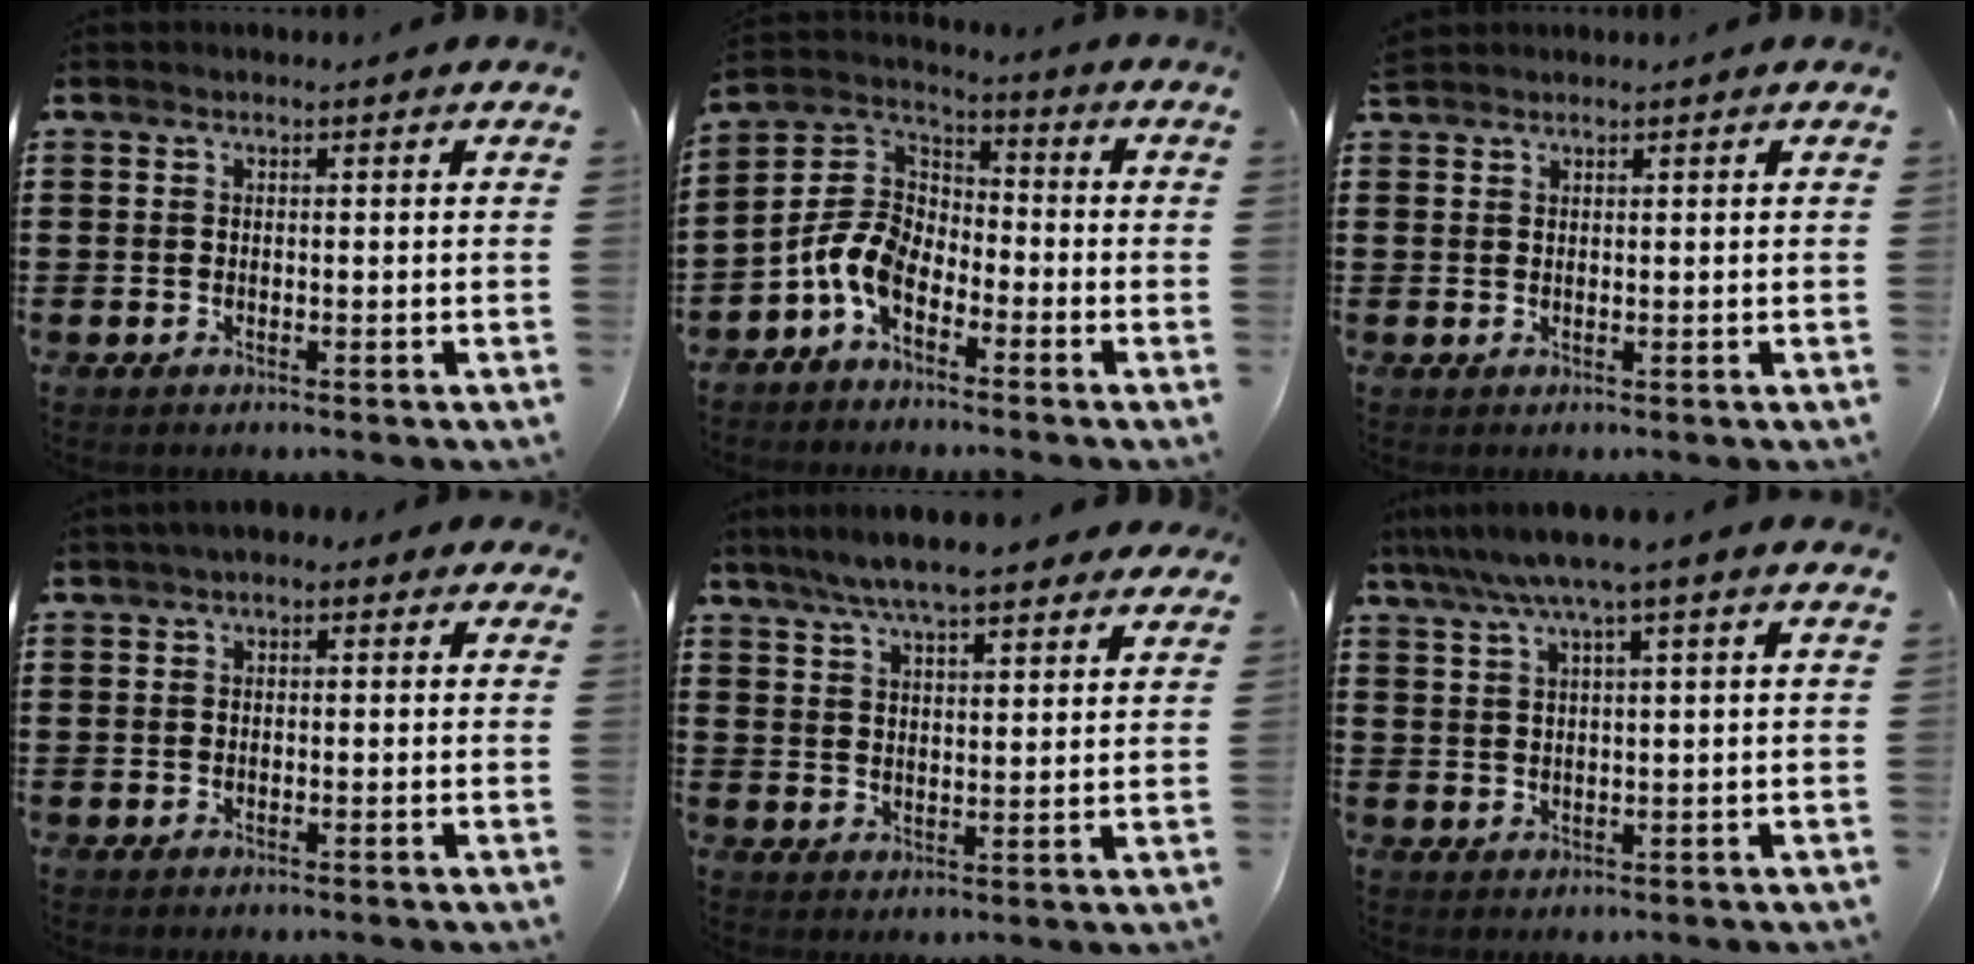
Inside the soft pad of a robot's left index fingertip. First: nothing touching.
{"total": 8.2, "force": [-4.6, 5.0, 4.6], "torque": [-0.140, 0.002, -0.102]}
{"total": 1.1, "force": [1.0, 0.2, 0.0], "torque": [-0.003, 0.001, 0.021]}
{"total": 1.5, "force": [0.2, 1.0, 1.1], "torque": [-0.024, 0.009, 0.001]}
{"total": 7.4, "force": [6.4, 1.2, 3.5], "torque": [-0.089, -0.011, 0.117]}
{"total": 4.9, "force": [2.8, -0.2, 4.0], "torque": [-0.084, -0.002, 0.047]}